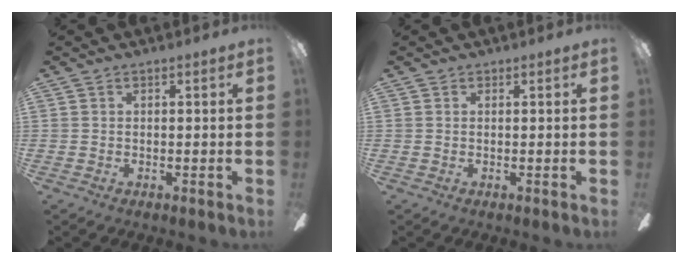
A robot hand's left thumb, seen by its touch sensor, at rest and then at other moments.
{"total": 0.0}